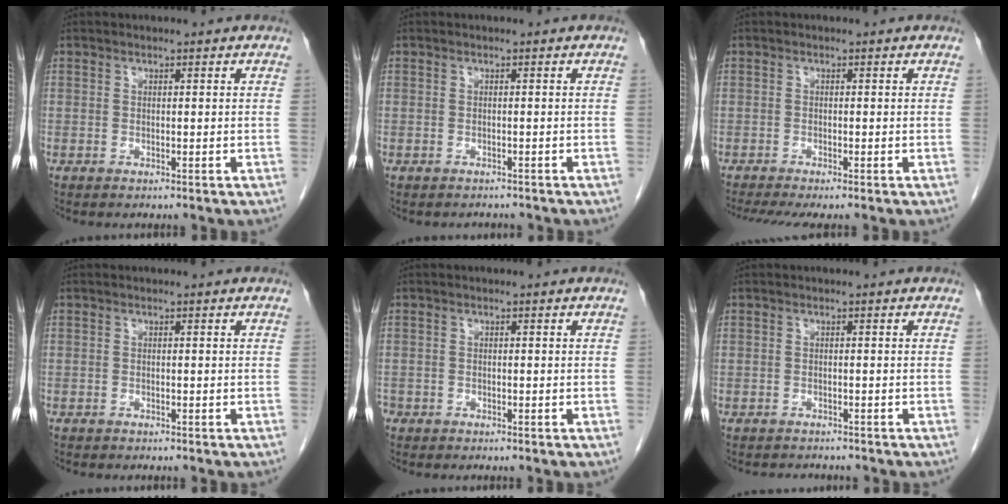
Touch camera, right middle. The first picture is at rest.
{"total": 1.3, "force": [-1.2, 0.4, 0.0], "torque": [-0.010, -0.004, -0.017]}
{"total": 4.3, "force": [-3.4, 0.0, 2.6], "torque": [-0.045, -0.013, -0.058]}
{"total": 1.0, "force": [-0.8, 0.3, 0.4], "torque": [-0.011, -0.002, -0.011]}
{"total": 1.5, "force": [-1.2, 0.9, 0.3], "torque": [-0.011, -0.001, -0.021]}
{"total": 3.2, "force": [-3.0, 0.9, 0.6], "torque": [-0.011, -0.007, -0.040]}